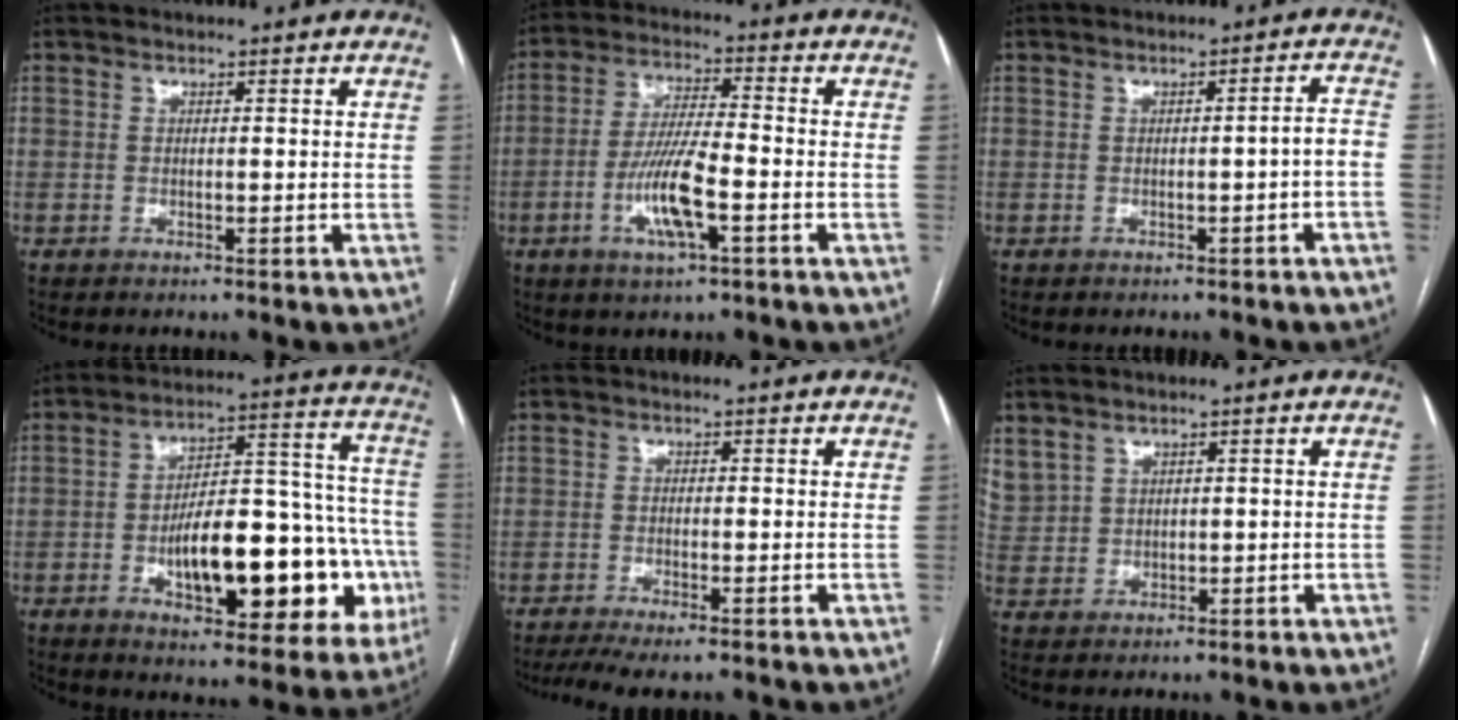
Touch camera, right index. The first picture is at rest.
{"total": 9.4, "force": [-3.2, 1.7, 8.7], "torque": [-0.174, -0.003, -0.059]}
{"total": 2.7, "force": [-0.9, 0.1, 2.6], "torque": [-0.031, 0.009, -0.012]}
{"total": 23.1, "force": [-5.8, 8.6, 20.6], "torque": [-0.225, 0.042, -0.063]}
{"total": 4.6, "force": [-3.1, 0.9, 3.3], "torque": [-0.060, -0.012, -0.052]}
{"total": 6.3, "force": [3.7, 4.8, 1.9], "torque": [-0.059, 0.016, 0.093]}